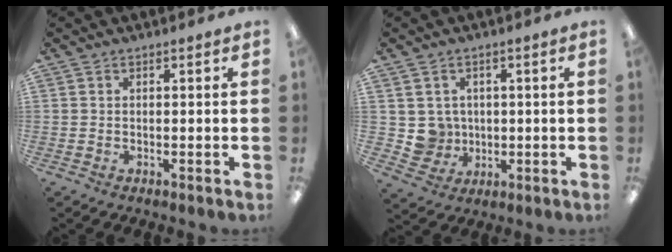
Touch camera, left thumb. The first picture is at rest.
{"total": 5.8, "force": [1.5, 5.6, 0.2], "torque": [-0.027, -0.003, 0.034]}